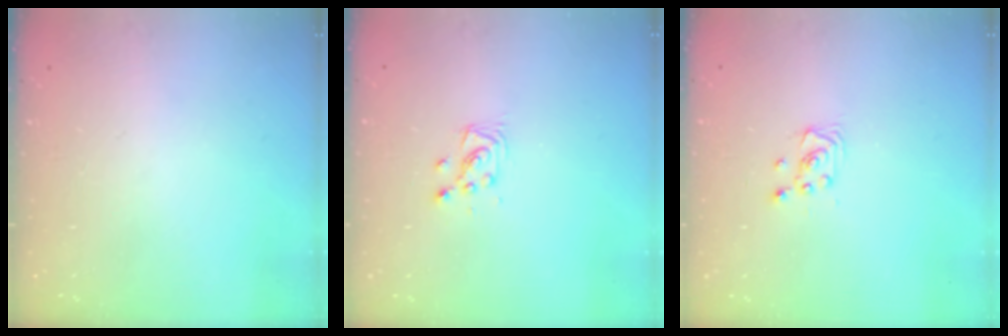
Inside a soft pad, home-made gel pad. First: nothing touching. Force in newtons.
{"total": 4.3, "press": 4.2, "slide": 0.5}
{"total": 2.2, "press": 2.2, "slide": 0.3}